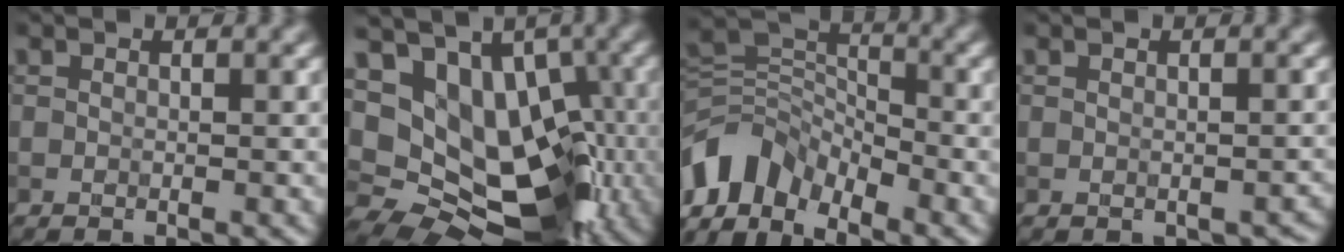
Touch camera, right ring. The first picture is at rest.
{"total": 12.8, "force": [0.6, 9.3, 8.8], "torque": [-0.111, -0.005, 0.023]}
{"total": 7.0, "force": [-4.2, 4.4, 3.6], "torque": [-0.065, 0.004, -0.090]}
{"total": 3.0, "force": [-1.8, 1.8, 1.5], "torque": [-0.013, 0.000, -0.015]}